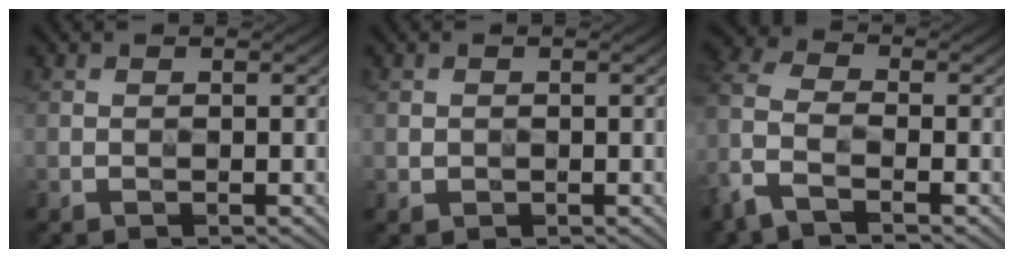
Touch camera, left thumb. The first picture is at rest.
{"total": 0.7, "force": [0.0, 0.7, 0.2], "torque": [-0.004, -0.005, -0.001]}
{"total": 6.4, "force": [-3.6, 2.9, 4.5], "torque": [-0.118, -0.001, -0.091]}